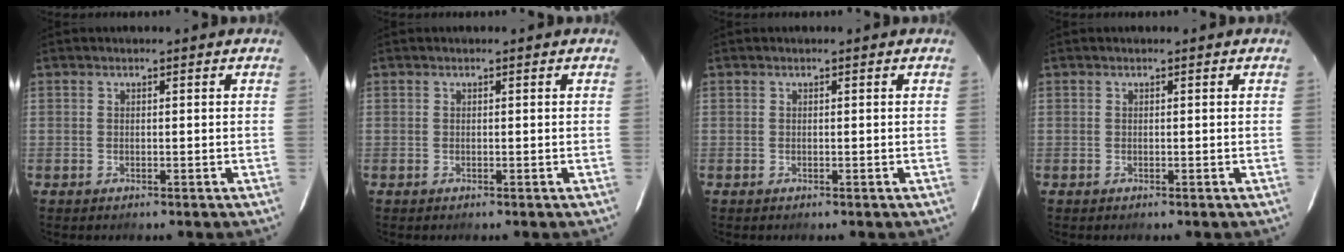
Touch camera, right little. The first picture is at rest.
{"total": 0.0}
{"total": 0.0}
{"total": 0.0}